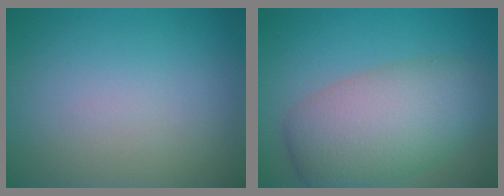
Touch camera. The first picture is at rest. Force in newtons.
{"total": 7.7, "press": 7.7, "slide": 0.7}